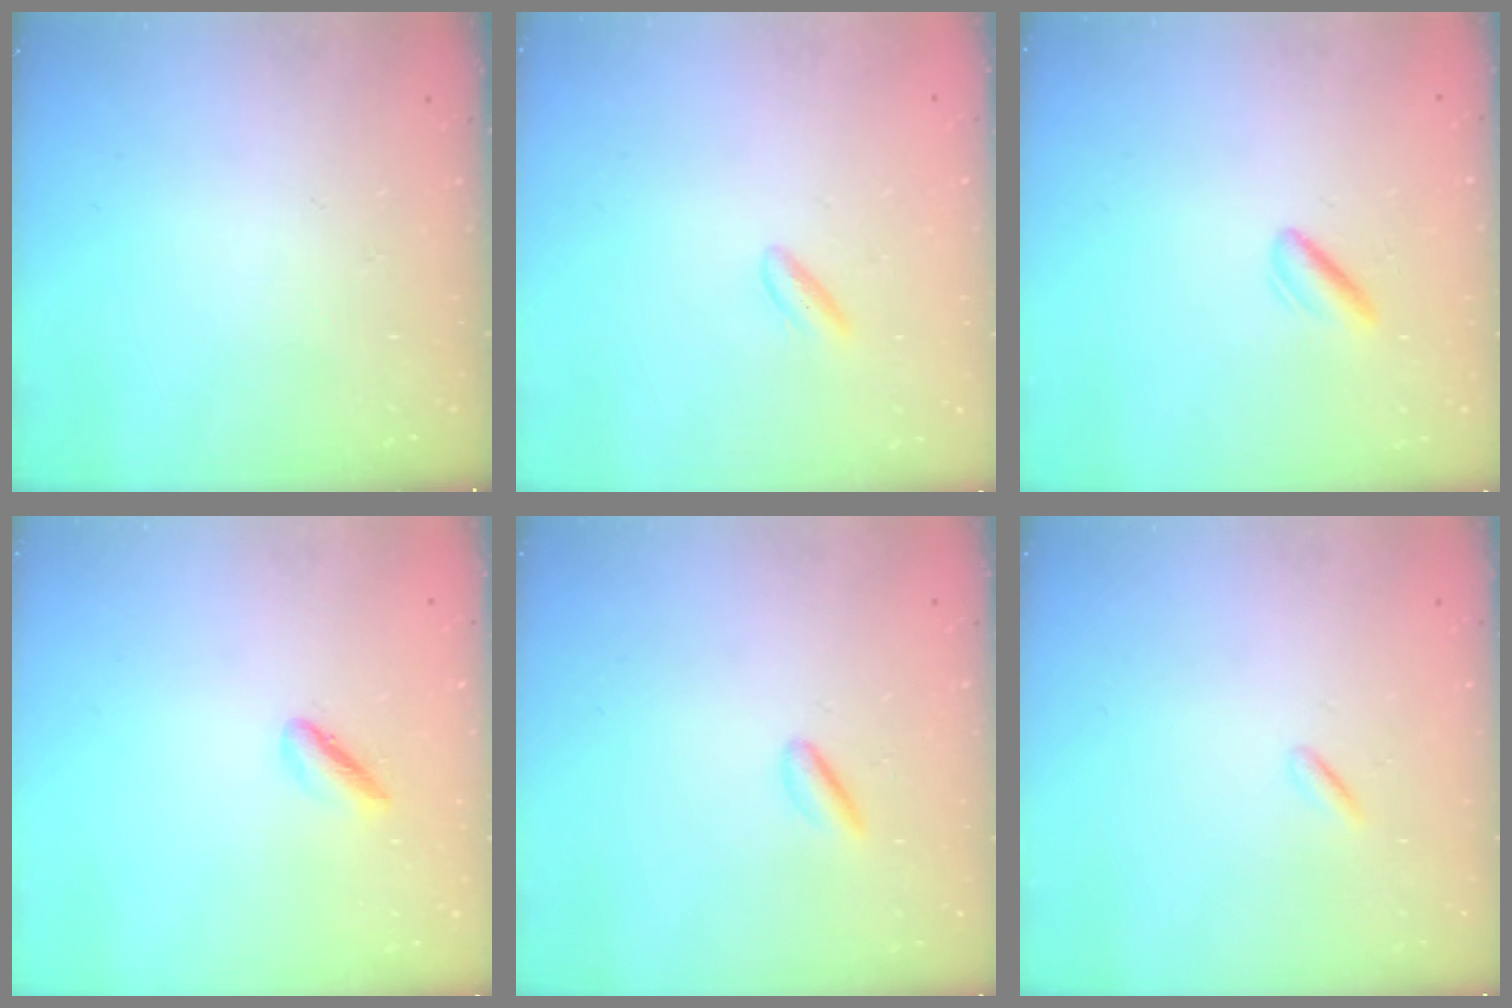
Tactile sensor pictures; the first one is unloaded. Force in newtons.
{"total": 2.7, "press": 2.4, "slide": 1.1}
{"total": 2.1, "press": 1.9, "slide": 1.0}
{"total": 1.9, "press": 1.8, "slide": 0.4}
{"total": 2.2, "press": 2.1, "slide": 0.7}
{"total": 0.0}